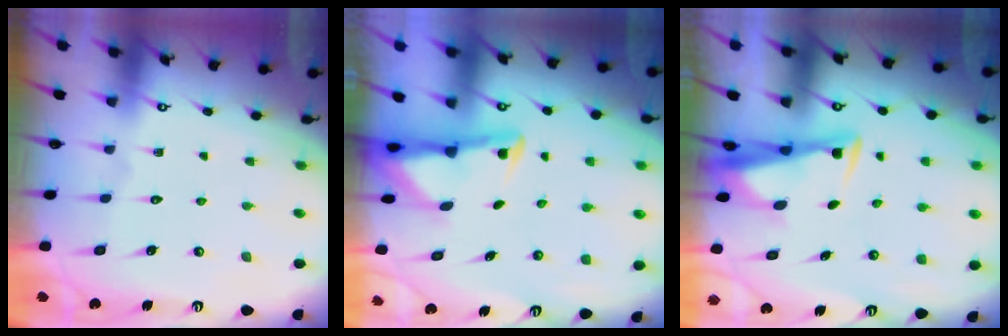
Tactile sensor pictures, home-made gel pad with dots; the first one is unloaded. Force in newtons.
{"total": 2.9, "press": 2.9, "slide": 0.7}
{"total": 3.4, "press": 3.3, "slide": 0.9}